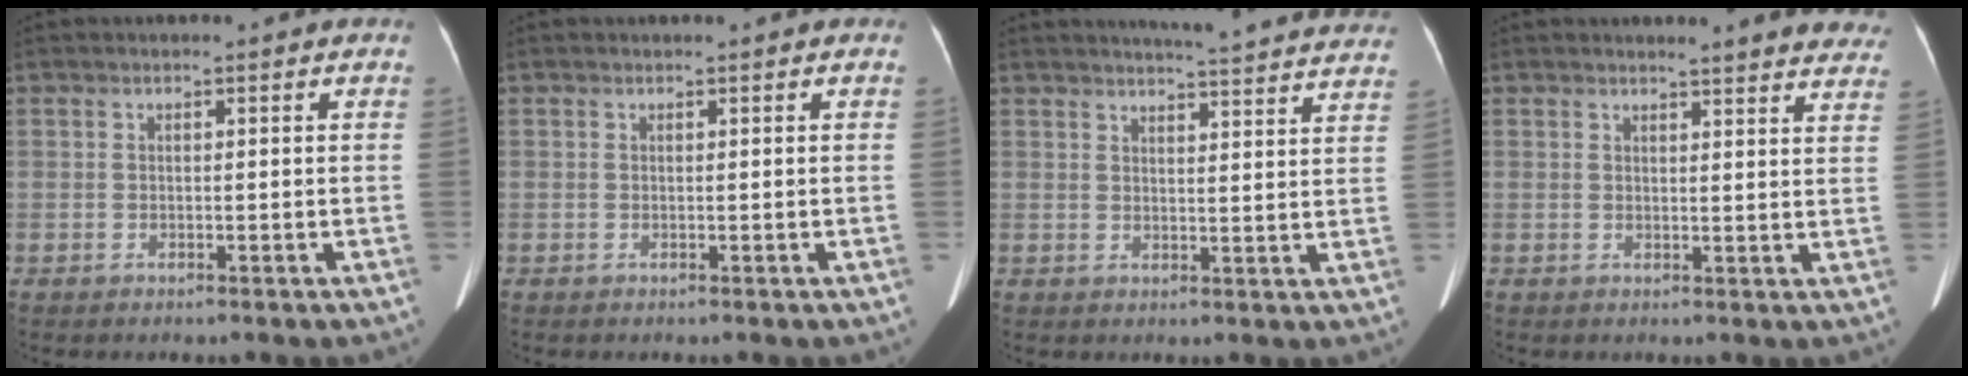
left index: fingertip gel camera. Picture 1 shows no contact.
{"total": 0.0}
{"total": 20.1, "force": [19.2, 1.1, 5.9], "torque": [-0.074, -0.049, 0.215]}
{"total": 12.5, "force": [11.8, 1.8, 3.6], "torque": [-0.018, -0.028, 0.110]}